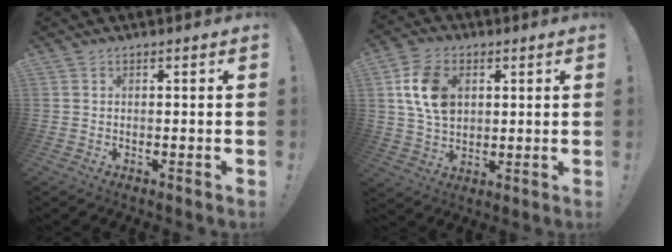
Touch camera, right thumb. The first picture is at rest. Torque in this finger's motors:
{"motor_torque": [0.13, 0.00, 0.45, -0.28, 0.09]}